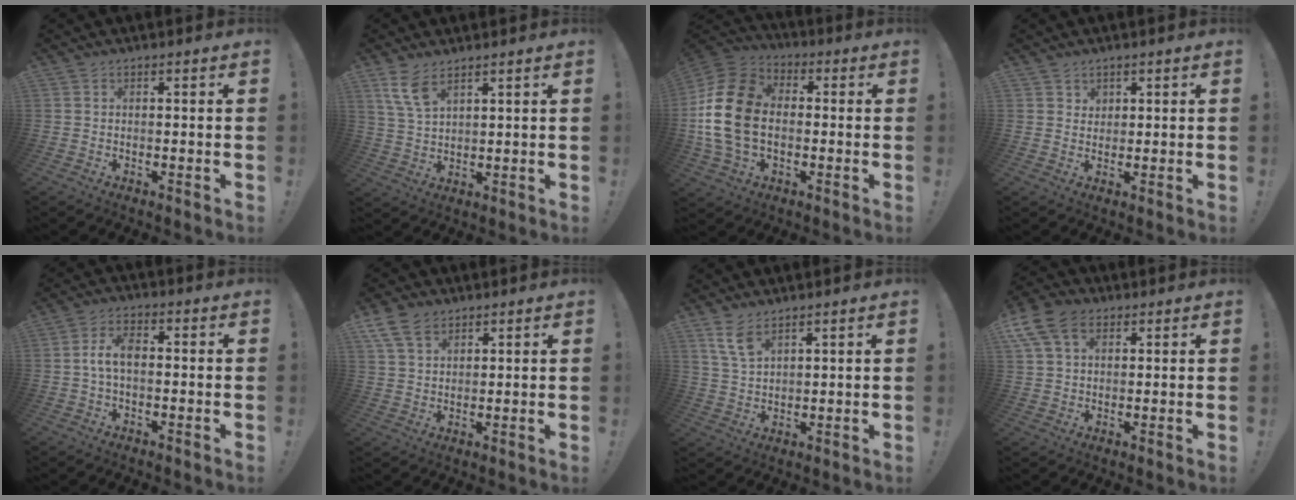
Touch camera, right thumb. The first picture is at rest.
{"total": 7.5, "force": [4.9, 3.5, 4.4], "torque": [-0.080, -0.022, 0.096]}
{"total": 20.1, "force": [-0.6, 14.3, 14.1], "torque": [-0.265, 0.030, 0.000]}
{"total": 2.4, "force": [1.8, 1.6, 0.2], "torque": [0.000, -0.010, 0.031]}
{"total": 6.5, "force": [-0.3, 3.4, 5.6], "torque": [-0.117, 0.014, -0.003]}
{"total": 7.9, "force": [5.0, 4.8, 3.9], "torque": [-0.080, -0.012, 0.101]}
{"total": 7.0, "force": [4.8, 3.5, 3.7], "torque": [-0.069, -0.023, 0.093]}
{"total": 11.0, "force": [4.9, 7.4, 6.6], "torque": [-0.136, -0.004, 0.097]}